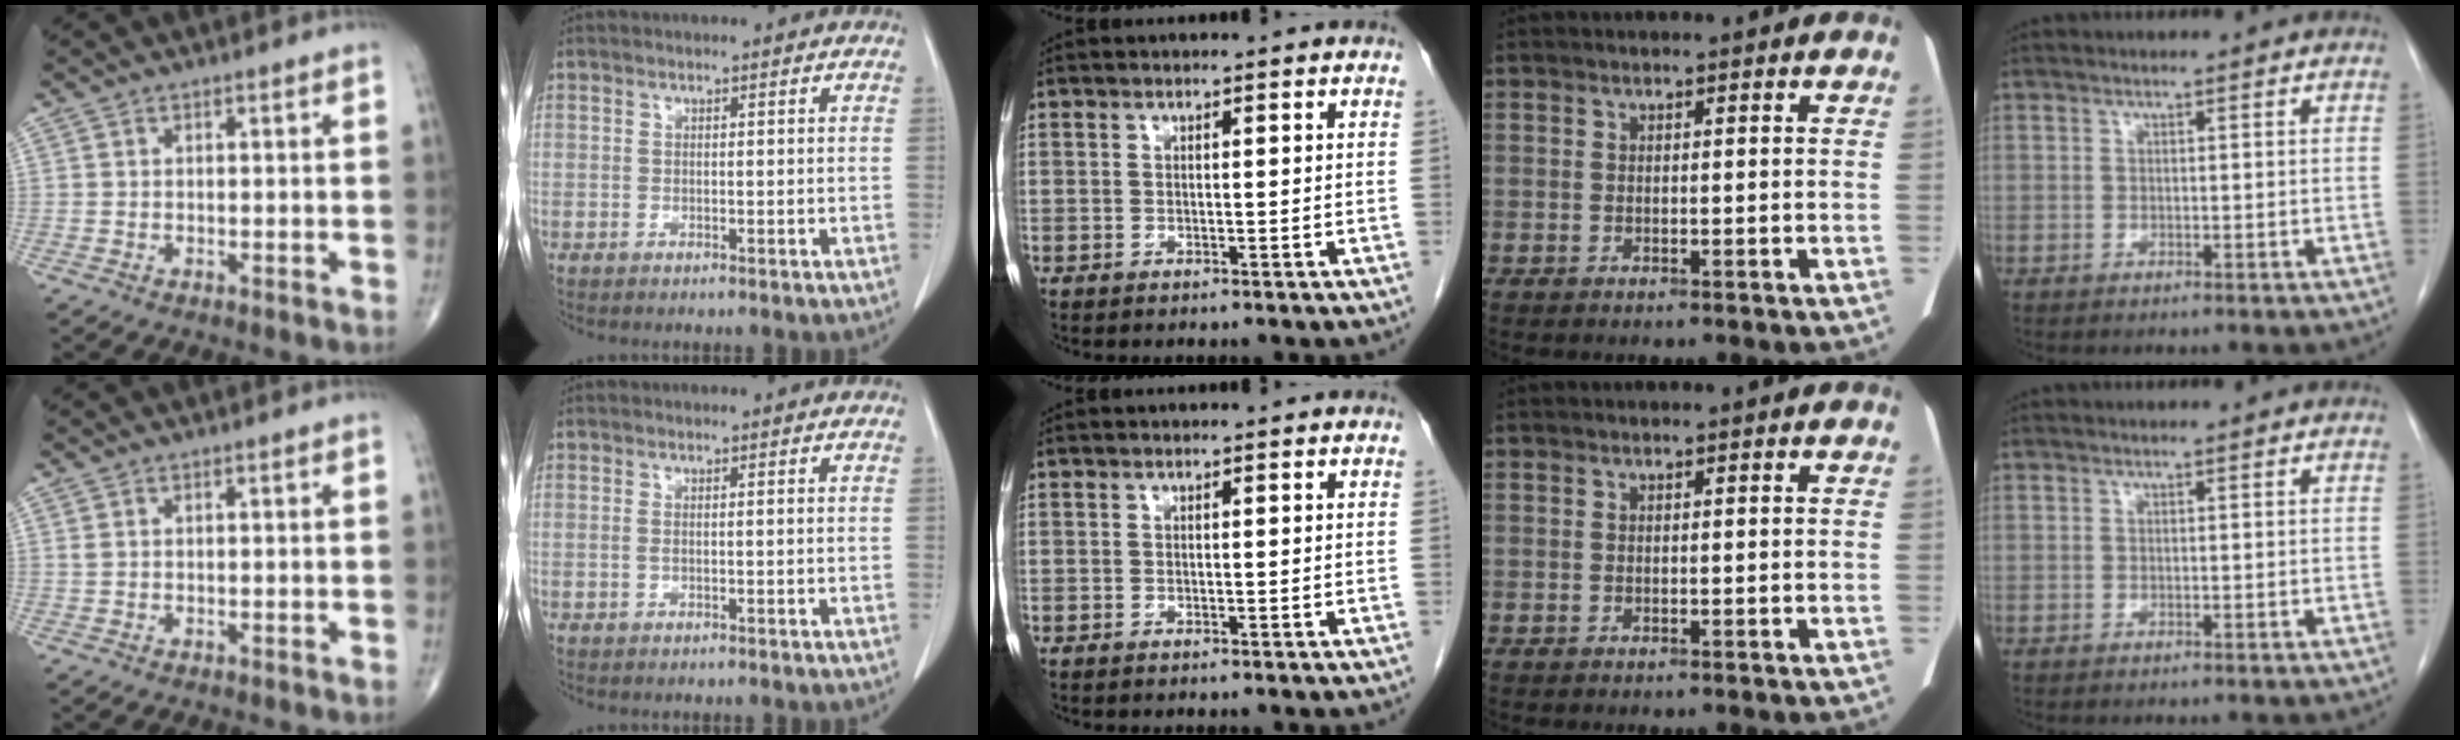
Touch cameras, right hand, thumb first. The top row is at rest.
{"thumb": {"total": 0.6, "force": [0.3, 0.2, 0.4], "torque": [-0.011, 0.008, 0.010]}, "index": {"total": 0.7, "force": [-0.1, 0.0, 0.7], "torque": [-0.016, 0.000, 0.000]}}